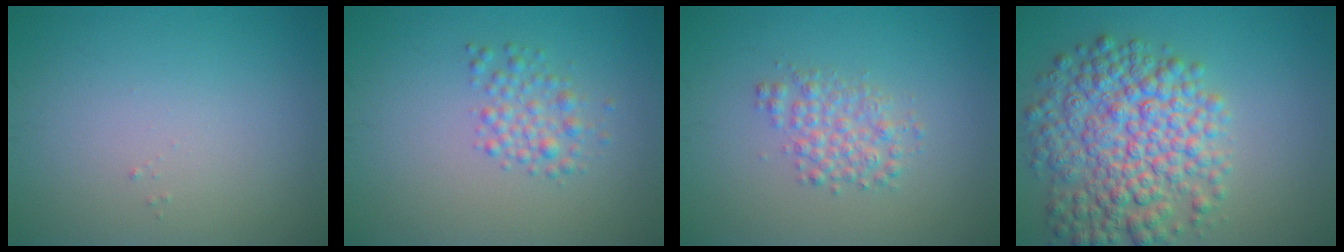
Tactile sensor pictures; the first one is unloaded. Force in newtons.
{"total": 2.2, "press": 2.2, "slide": 0.1}
{"total": 2.6, "press": 2.6, "slide": 0.0}
{"total": 8.5, "press": 8.5, "slide": 0.3}